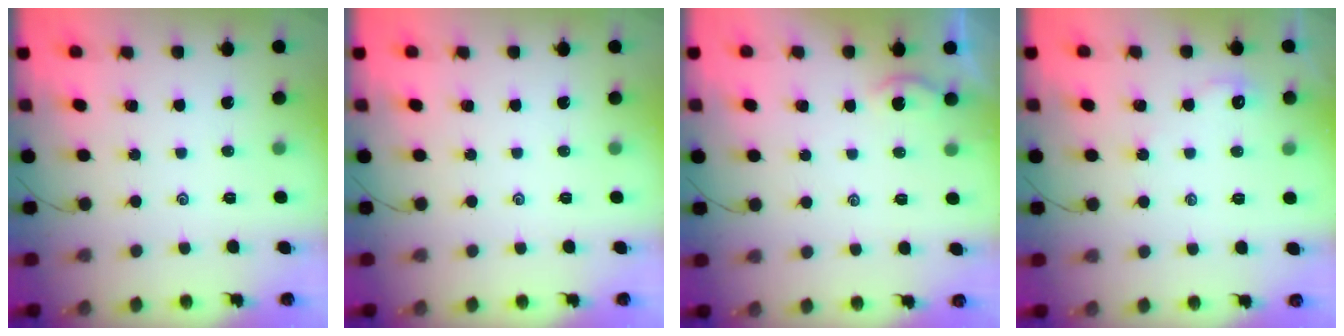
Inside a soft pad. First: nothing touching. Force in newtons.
{"total": 0.0}
{"total": 1.2, "press": 1.2, "slide": 0.2}
{"total": 1.8, "press": 1.8, "slide": 0.3}